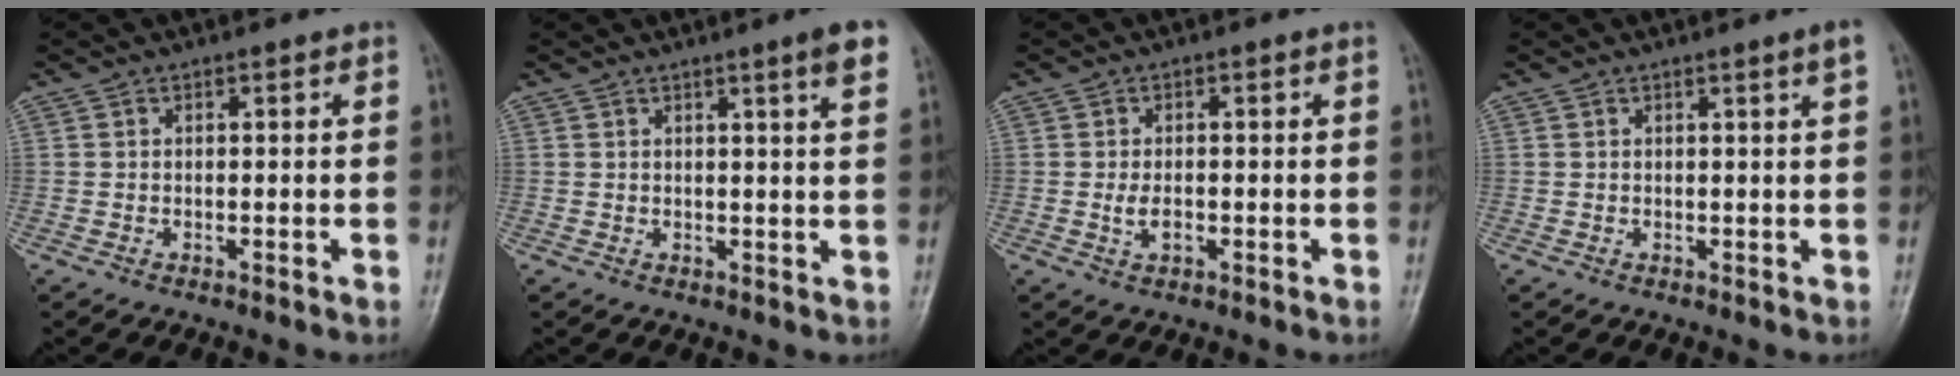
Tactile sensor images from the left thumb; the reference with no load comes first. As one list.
[{"total": 4.7, "force": [2.7, -0.1, 3.9], "torque": [-0.048, -0.014, 0.034]}, {"total": 2.9, "force": [-0.6, 1.8, 2.2], "torque": [-0.039, 0.002, -0.012]}, {"total": 1.5, "force": [0.8, -0.5, 1.2], "torque": [-0.022, -0.008, 0.015]}]